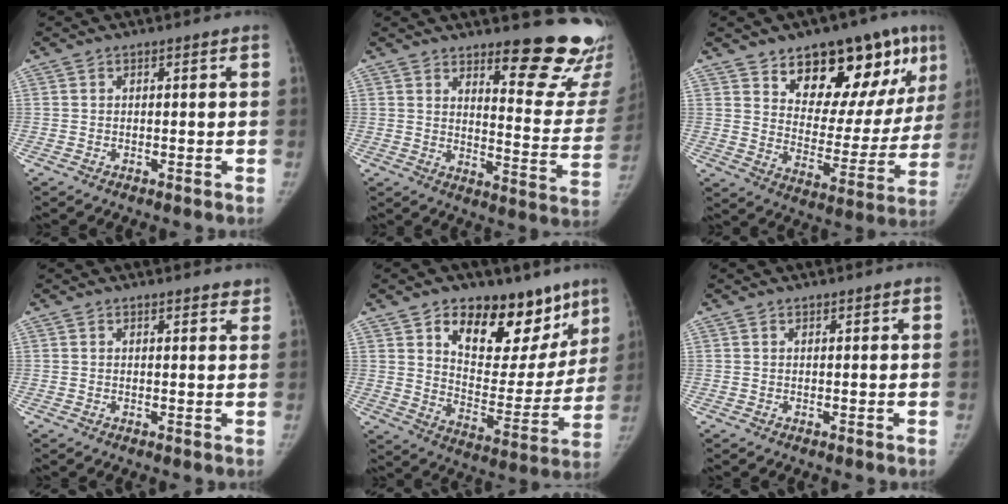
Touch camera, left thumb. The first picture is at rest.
{"total": 18.4, "force": [14.2, 4.6, 10.9], "torque": [-0.097, -0.137, 0.175]}
{"total": 22.2, "force": [12.4, 10.9, 14.9], "torque": [-0.145, -0.054, 0.187]}
{"total": 2.9, "force": [2.6, 0.8, 0.9], "torque": [0.004, -0.010, 0.027]}
{"total": 21.5, "force": [13.0, 12.0, 12.4], "torque": [-0.107, -0.068, 0.198]}
{"total": 0.5, "force": [0.5, 0.2, 0.2], "torque": [-0.006, -0.003, 0.008]}